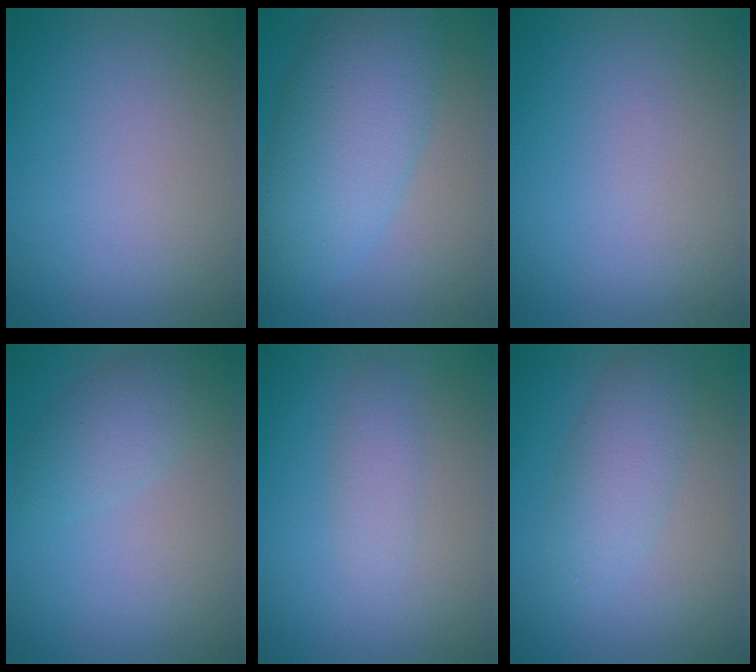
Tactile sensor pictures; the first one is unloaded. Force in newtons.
{"total": 8.4, "press": 8.4, "slide": 0.3}
{"total": 0.0}
{"total": 2.8, "press": 2.8, "slide": 0.1}
{"total": 1.4, "press": 1.4, "slide": 0.1}
{"total": 3.2, "press": 3.2, "slide": 0.1}